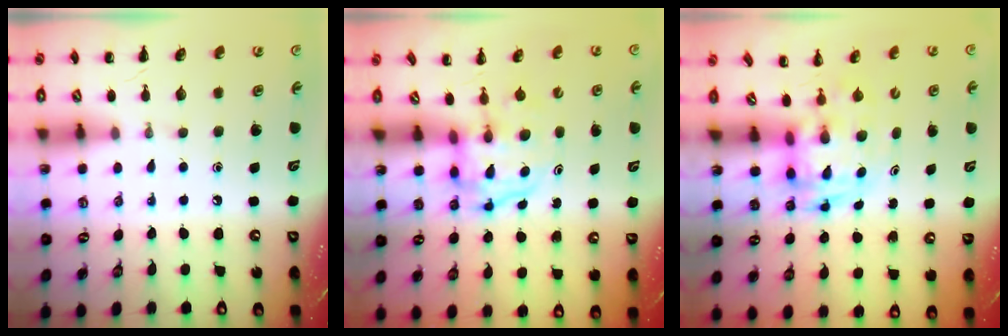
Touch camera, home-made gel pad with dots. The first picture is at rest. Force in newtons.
{"total": 3.7, "press": 3.7, "slide": 0.6}
{"total": 3.5, "press": 3.4, "slide": 0.7}